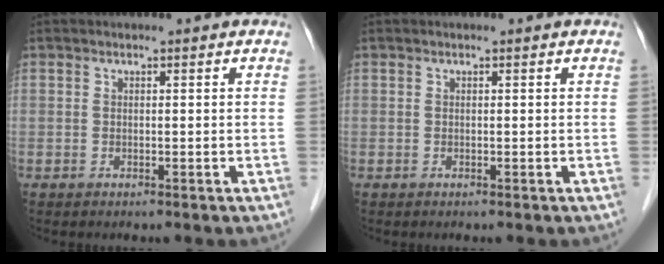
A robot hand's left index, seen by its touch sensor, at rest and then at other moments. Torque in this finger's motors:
{"motor_torque": [-0.02, 0.02, 0.00, 0.00]}